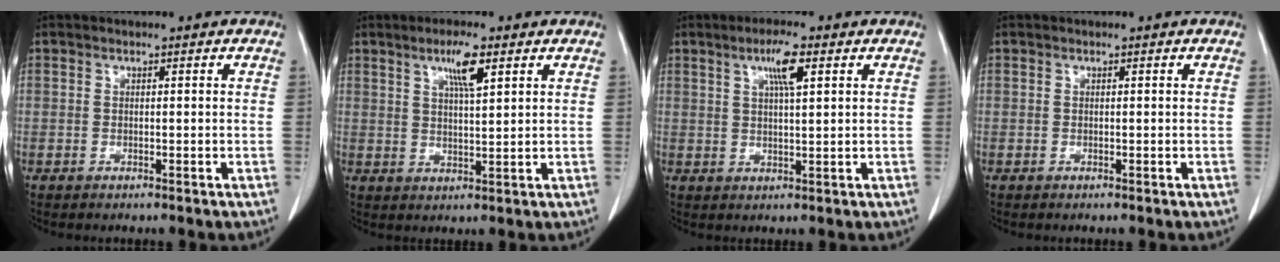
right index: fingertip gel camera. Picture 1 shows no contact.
{"total": 5.2, "force": [2.8, 0.5, 4.4], "torque": [-0.077, 0.000, 0.048]}
{"total": 4.9, "force": [2.3, 0.4, 4.3], "torque": [-0.078, 0.002, 0.039]}
{"total": 0.0}